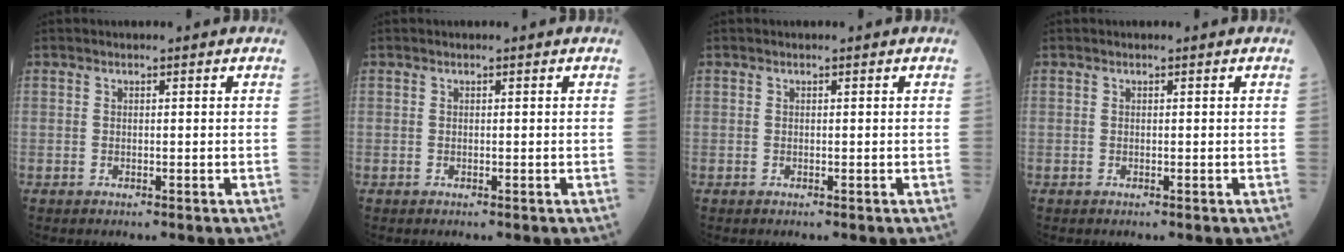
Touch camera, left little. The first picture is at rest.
{"total": 0.0}
{"total": 0.0}
{"total": 0.0}